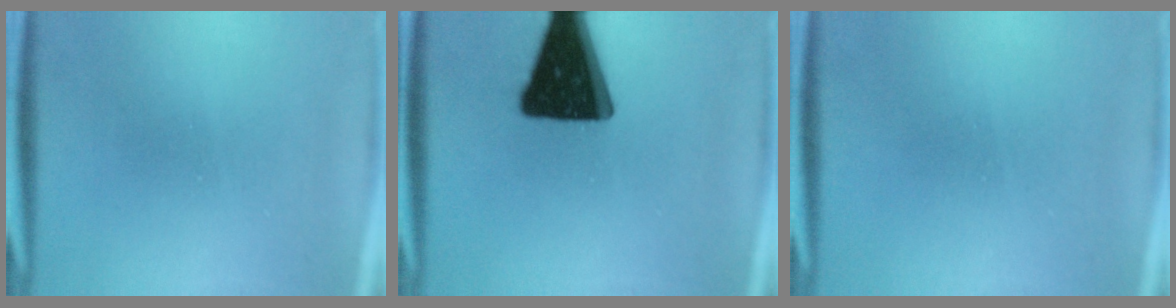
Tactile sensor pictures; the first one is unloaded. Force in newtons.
{"total": 19.3}
{"total": 1.6}